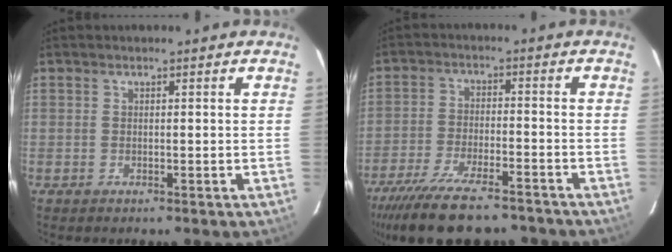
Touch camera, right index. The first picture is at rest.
{"total": 18.0, "force": [-14.7, 4.8, 9.2], "torque": [-0.192, -0.034, -0.231]}